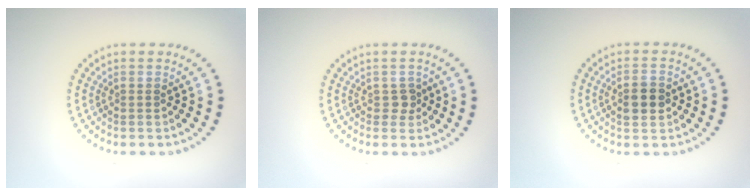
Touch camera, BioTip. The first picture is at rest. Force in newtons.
{"total": 1.2, "press": 1.0, "slide": 0.6}
{"total": 2.5, "press": 2.5, "slide": 0.2}